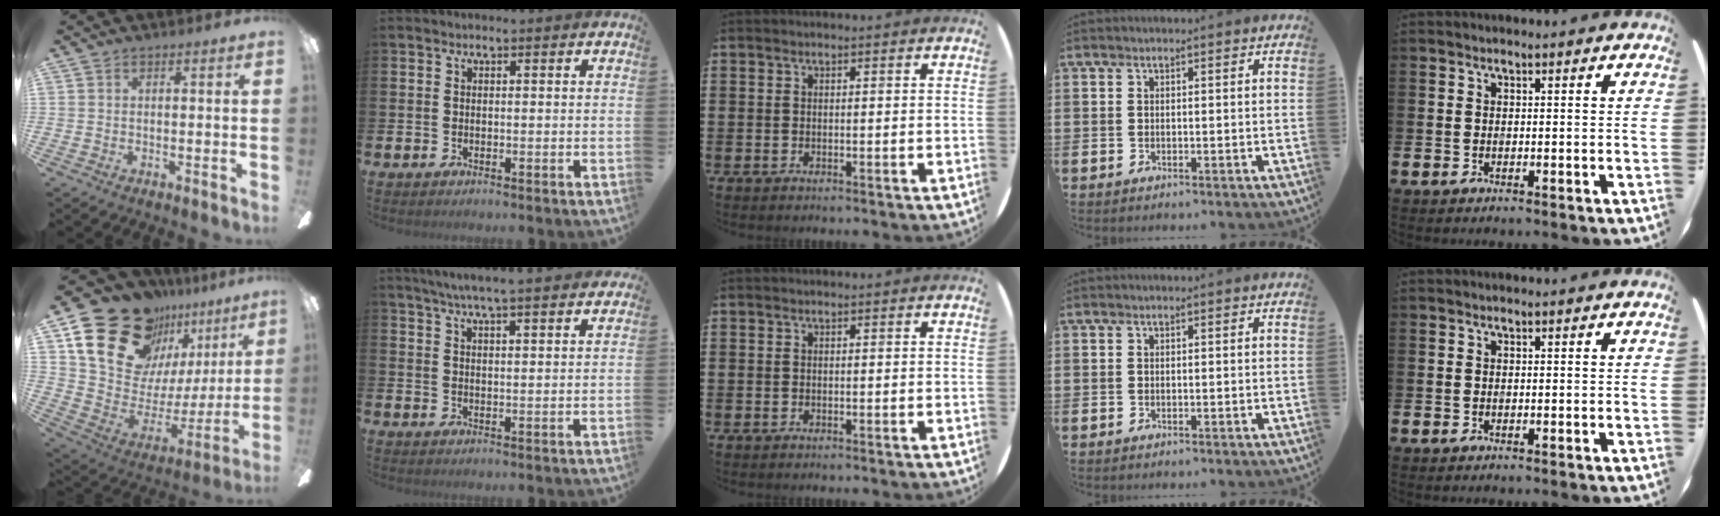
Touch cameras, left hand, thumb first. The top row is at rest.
{"thumb": {"total": 23.6, "force": [16.1, 14.1, 9.9], "torque": [-0.161, -0.105, 0.312]}, "index": {"total": 5.8, "force": [5.5, -0.1, 1.9], "torque": [-0.050, -0.019, 0.097]}}